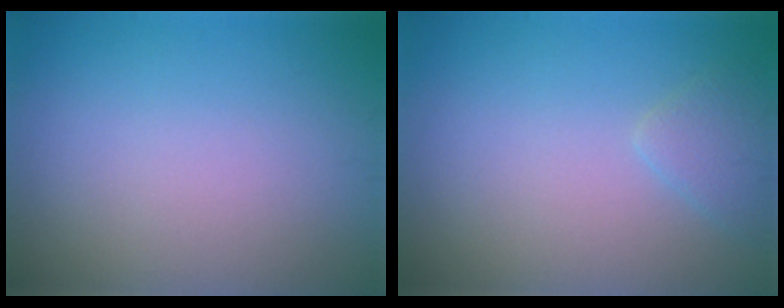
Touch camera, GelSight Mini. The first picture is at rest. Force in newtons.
{"total": 1.5, "press": 1.5, "slide": 0.0}